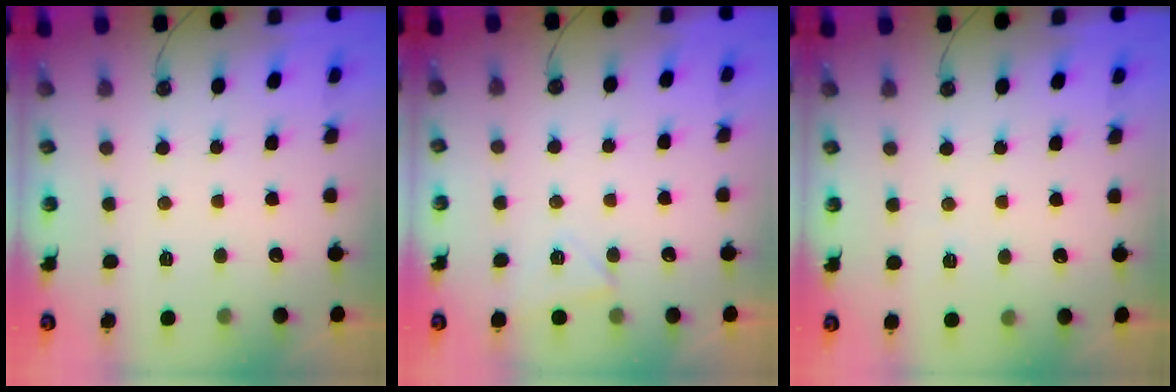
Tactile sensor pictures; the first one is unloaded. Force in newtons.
{"total": 4.2, "press": 3.5, "slide": 2.4}
{"total": 2.7, "press": 2.5, "slide": 1.0}